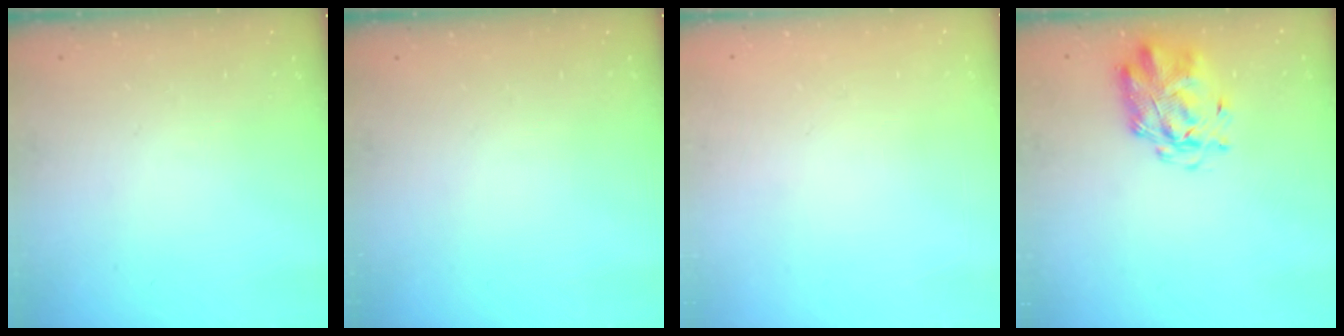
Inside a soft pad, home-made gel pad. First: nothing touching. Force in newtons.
{"total": 0.0}
{"total": 1.8, "press": 1.8, "slide": 0.2}
{"total": 2.9, "press": 2.8, "slide": 0.7}